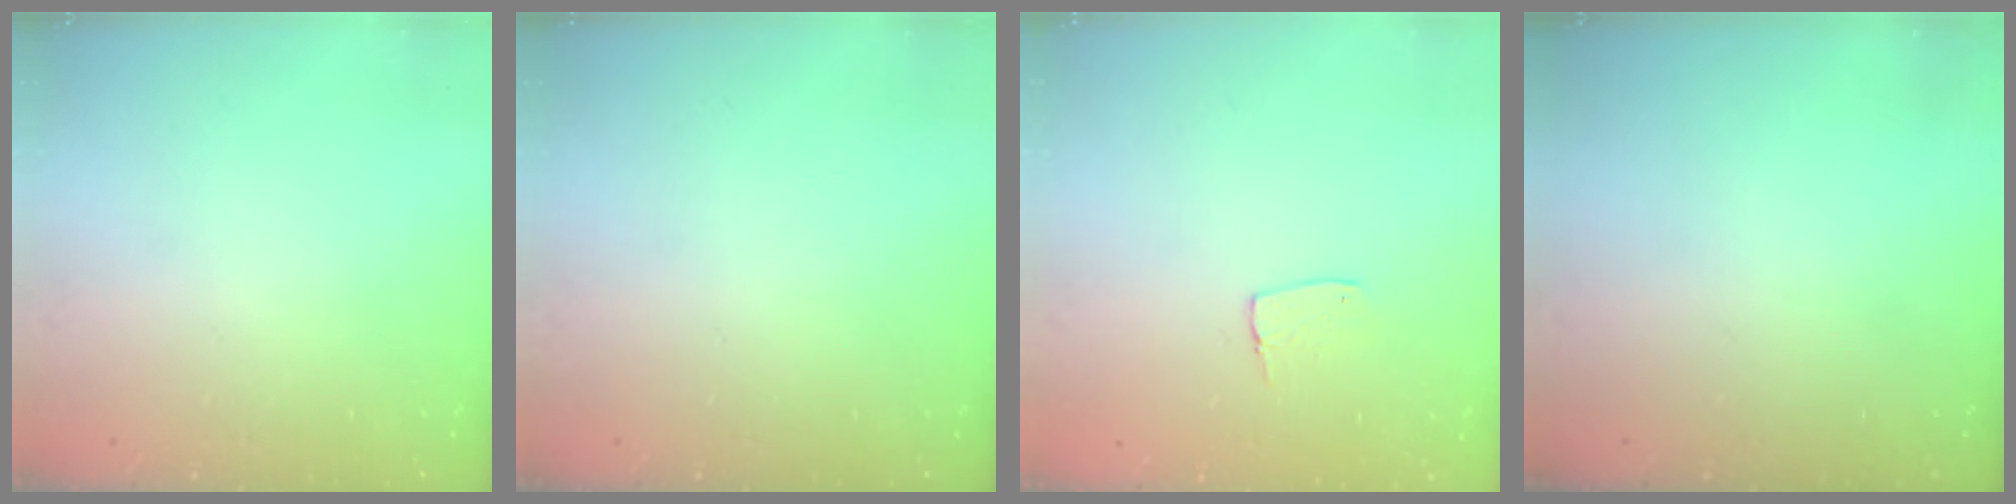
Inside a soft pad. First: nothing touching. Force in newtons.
{"total": 0.0}
{"total": 5.5, "press": 5.5, "slide": 0.4}
{"total": 0.0}